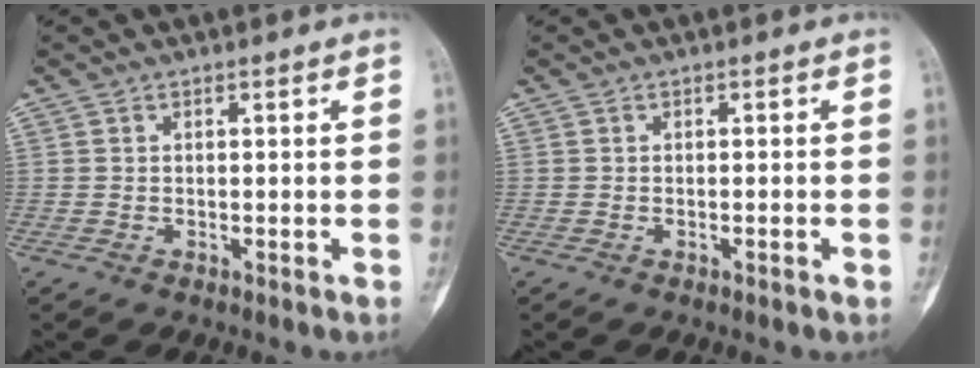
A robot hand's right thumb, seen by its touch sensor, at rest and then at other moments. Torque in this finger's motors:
{"motor_torque": [-0.20, -0.24, -0.20, -0.26, -0.04]}